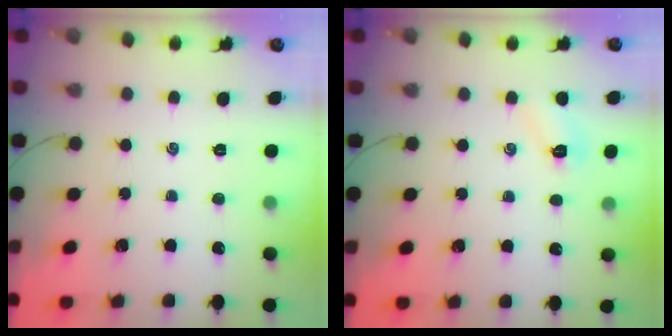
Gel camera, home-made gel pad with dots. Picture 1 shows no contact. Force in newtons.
{"total": 4.3, "press": 4.2, "slide": 1.1}